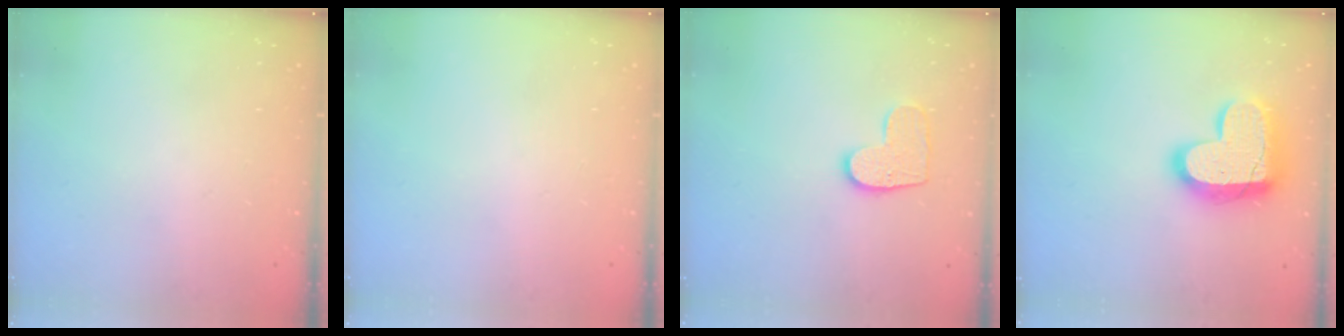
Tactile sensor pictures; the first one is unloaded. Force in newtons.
{"total": 0.0}
{"total": 9.2, "press": 9.2, "slide": 0.3}
{"total": 18.0, "press": 17.9, "slide": 1.3}